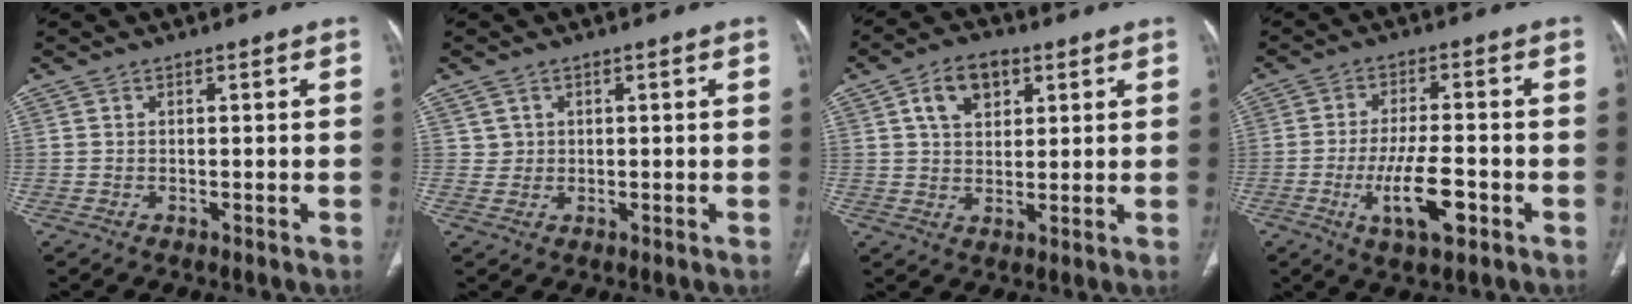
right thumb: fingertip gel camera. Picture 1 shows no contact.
{"total": 1.6, "force": [0.6, 1.4, 0.0], "torque": [0.015, -0.001, 0.008]}
{"total": 8.1, "force": [3.3, 5.3, 5.2], "torque": [-0.067, -0.002, 0.053]}
{"total": 9.9, "force": [-3.6, 3.5, 8.6], "torque": [-0.156, 0.009, -0.063]}